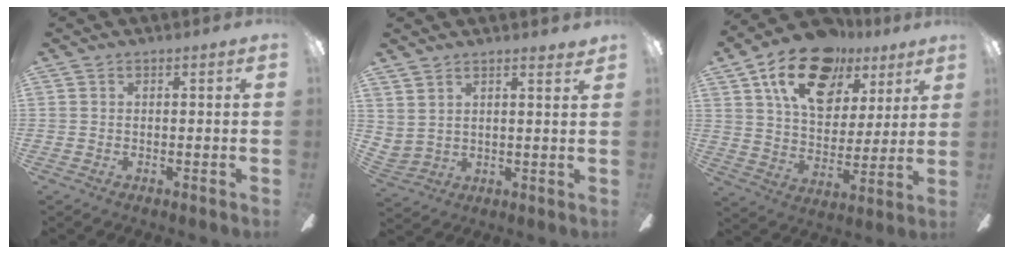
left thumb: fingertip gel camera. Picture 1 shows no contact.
{"total": 4.5, "force": [4.1, 1.6, 0.8], "torque": [-0.020, -0.019, 0.078]}
{"total": 19.8, "force": [11.2, 11.9, 11.1], "torque": [-0.185, -0.043, 0.201]}